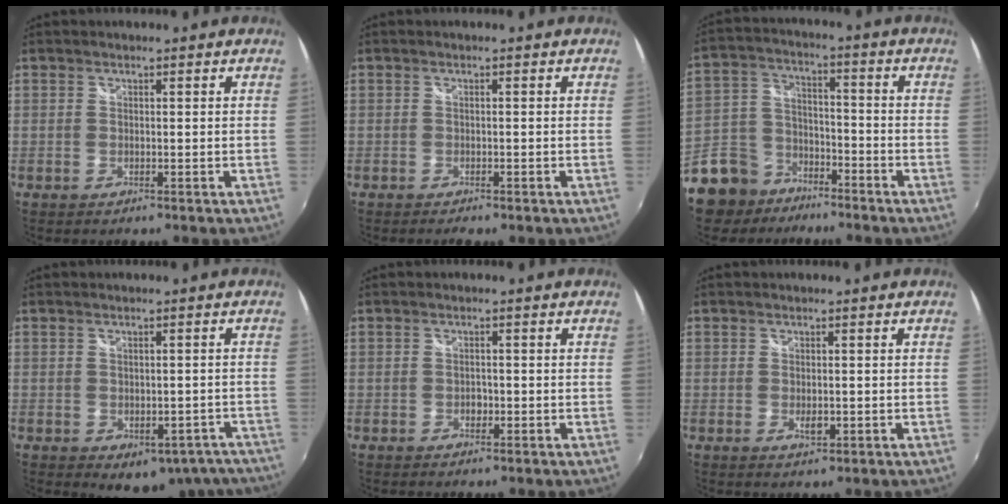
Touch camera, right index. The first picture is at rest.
{"total": 1.9, "force": [-1.6, 0.5, 0.9], "torque": [-0.021, -0.011, -0.023]}
{"total": 14.8, "force": [-10.4, 9.6, 4.3], "torque": [-0.132, 0.028, -0.172]}
{"total": 11.1, "force": [-7.8, 6.7, 4.4], "torque": [-0.056, 0.017, -0.070]}
{"total": 1.4, "force": [-0.5, 1.1, 0.7], "torque": [-0.012, 0.001, -0.008]}
{"total": 2.1, "force": [-0.5, 1.2, 1.7], "torque": [-0.028, -0.004, -0.007]}